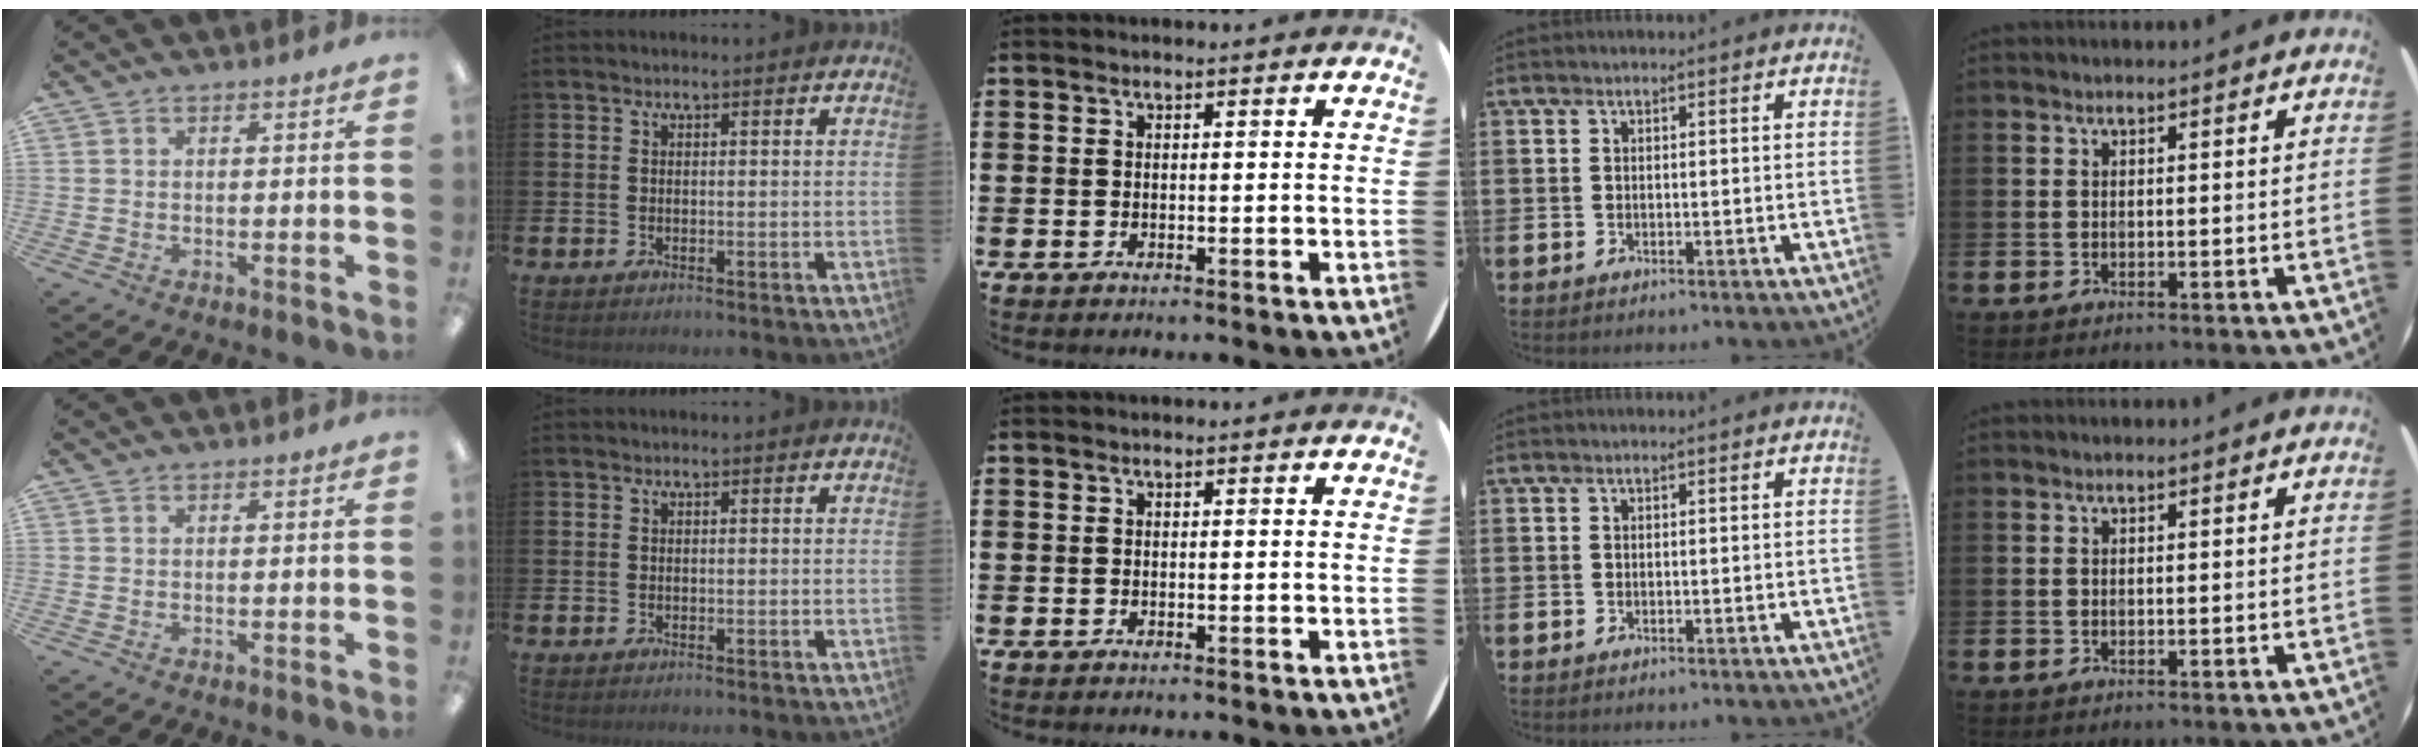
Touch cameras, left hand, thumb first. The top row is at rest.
{}